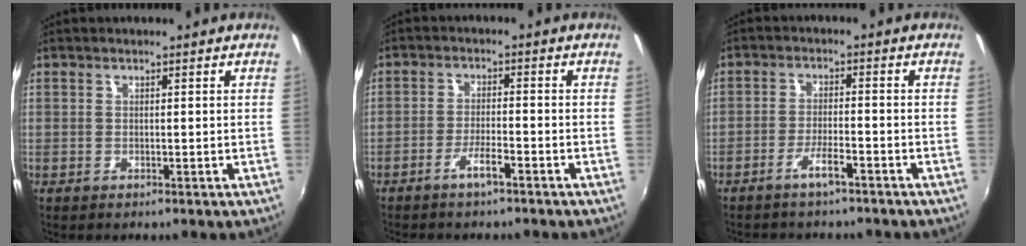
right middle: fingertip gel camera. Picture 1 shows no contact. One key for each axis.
{"total": 3.6, "fx": -2.7, "fy": 0.4, "fz": 2.3, "tx": -0.058, "ty": 0.001, "tz": -0.050}
{"total": 3.7, "fx": -3.0, "fy": 0.6, "fz": 2.1, "tx": -0.056, "ty": 0.003, "tz": -0.055}